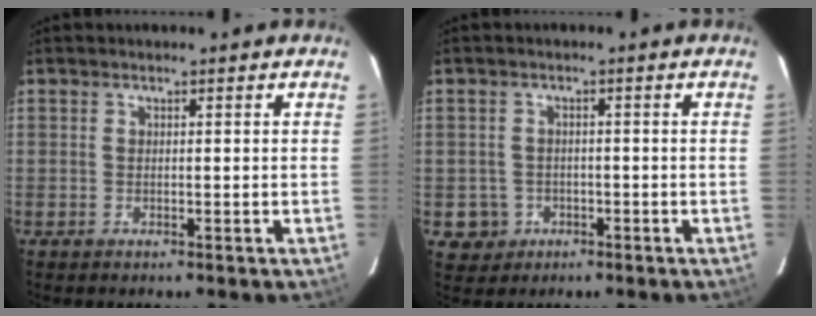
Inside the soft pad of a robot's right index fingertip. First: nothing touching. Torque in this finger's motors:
{"motor_torque": [-0.44, 0.28, -0.96, -0.21]}